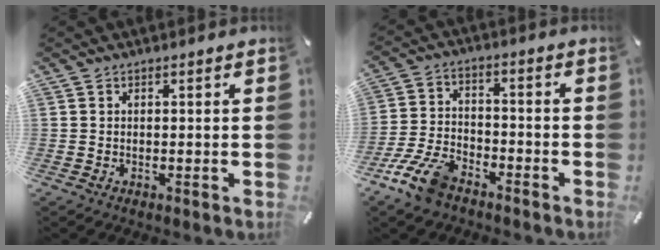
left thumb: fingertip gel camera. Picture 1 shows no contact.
{"total": 10.5, "force": [-7.4, 4.9, 5.7], "torque": [-0.117, 0.036, -0.140]}